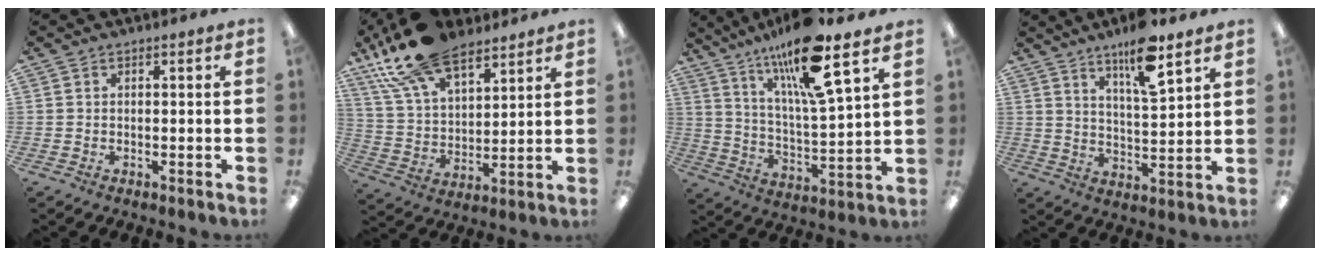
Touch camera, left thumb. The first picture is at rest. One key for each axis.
{"total": 19.3, "fx": 13.3, "fy": 9.3, "fz": 10.5, "tx": -0.210, "ty": -0.054, "tz": 0.243}
{"total": 17.9, "fx": 13.2, "fy": 2.6, "fz": 11.8, "tx": -0.214, "ty": -0.069, "tz": 0.211}
{"total": 11.8, "fx": 8.4, "fy": 2.6, "fz": 7.9, "tx": -0.125, "ty": -0.047, "tz": 0.139}